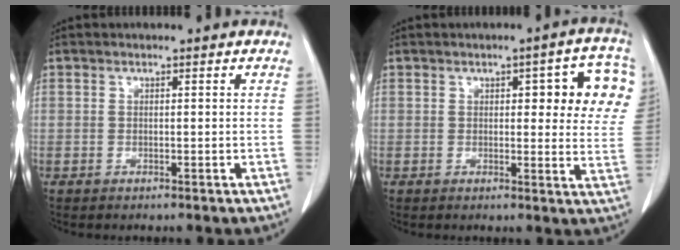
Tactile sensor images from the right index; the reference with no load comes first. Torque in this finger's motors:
{"motor_torque": [0.82, 0.48, 0.22, 0.04]}